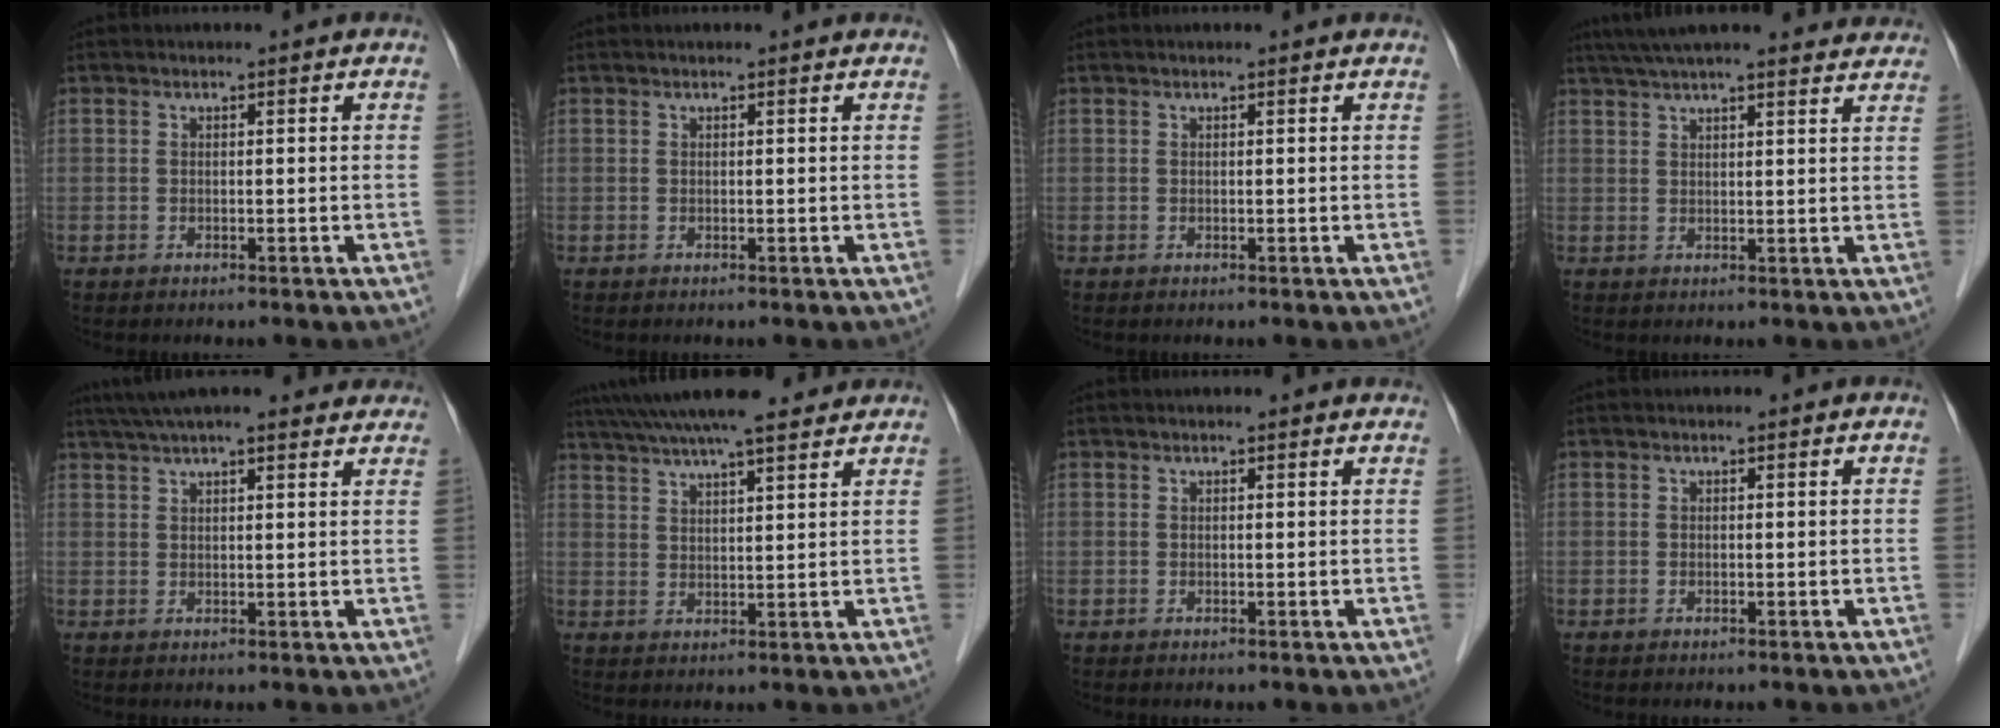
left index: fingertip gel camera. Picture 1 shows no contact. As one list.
[{"total": 1.1, "force": [1.1, 0.1, 0.3], "torque": [-0.010, 0.012, 0.012]}, {"total": 0.7, "force": [0.7, 0.1, 0.2], "torque": [-0.008, 0.010, 0.009]}, {"total": 21.1, "force": [19.1, 2.8, 8.5], "torque": [-0.131, 0.030, 0.247]}, {"total": 16.3, "force": [14.3, 2.7, 7.3], "torque": [-0.111, 0.051, 0.193]}, {"total": 16.9, "force": [14.7, 2.4, 7.9], "torque": [-0.137, 0.039, 0.218]}, {"total": 2.2, "force": [2.1, 0.4, 0.6], "torque": [-0.011, 0.015, 0.017]}, {"total": 0.0}]